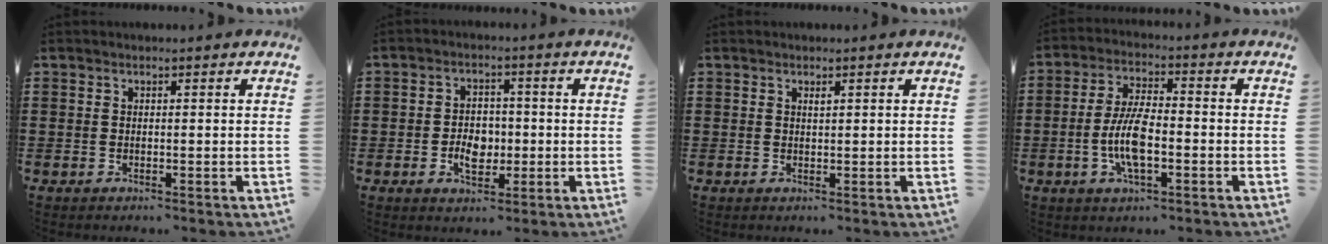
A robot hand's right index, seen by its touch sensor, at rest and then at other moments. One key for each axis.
{"total": 4.6, "fx": -1.0, "fy": 3.2, "fz": 3.2, "tx": -0.055, "ty": 0.005, "tz": -0.019}
{"total": 0.6, "fx": 0.3, "fy": 0.0, "fz": 0.5, "tx": -0.010, "ty": -0.003, "tz": 0.007}
{"total": 8.1, "fx": -1.8, "fy": 2.8, "fz": 7.3, "tx": -0.165, "ty": -0.007, "tz": -0.041}